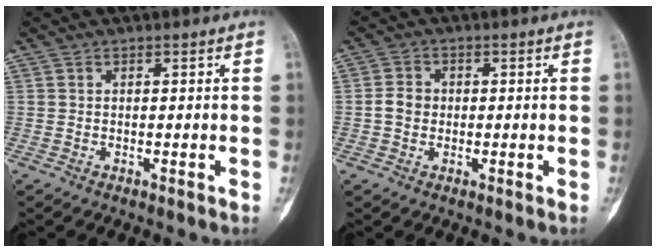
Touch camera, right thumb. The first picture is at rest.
{"total": 3.3, "force": [-0.2, 2.8, 1.7], "torque": [-0.022, 0.009, -0.010]}